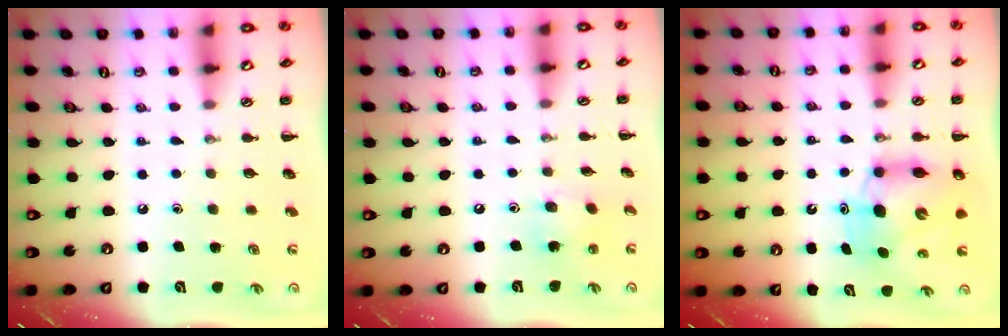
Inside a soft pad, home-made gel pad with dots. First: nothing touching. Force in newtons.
{"total": 6.6, "press": 6.4, "slide": 1.6}
{"total": 7.7, "press": 7.4, "slide": 2.2}